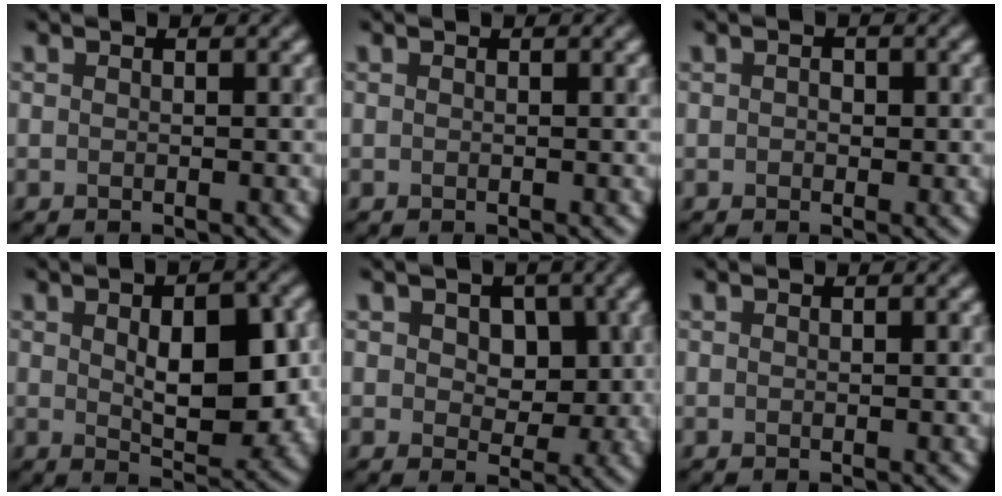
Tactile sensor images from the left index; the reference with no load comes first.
{"total": 0.0}
{"total": 1.1, "force": [0.1, 0.9, 0.6], "torque": [0.005, 0.004, -0.001]}
{"total": 7.6, "force": [0.4, 3.7, 6.6], "torque": [-0.097, 0.000, 0.017]}
{"total": 4.4, "force": [0.8, 3.2, 2.9], "torque": [-0.027, 0.001, 0.008]}
{"total": 0.0}